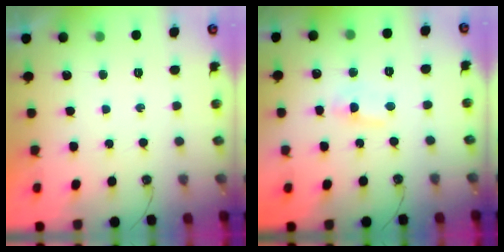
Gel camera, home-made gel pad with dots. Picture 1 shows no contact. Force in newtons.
{"total": 2.5, "press": 2.5, "slide": 0.3}